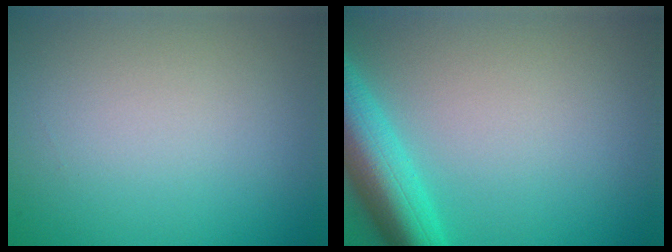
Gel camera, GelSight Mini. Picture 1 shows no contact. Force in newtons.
{"total": 6.7, "press": 6.7, "slide": 0.3}